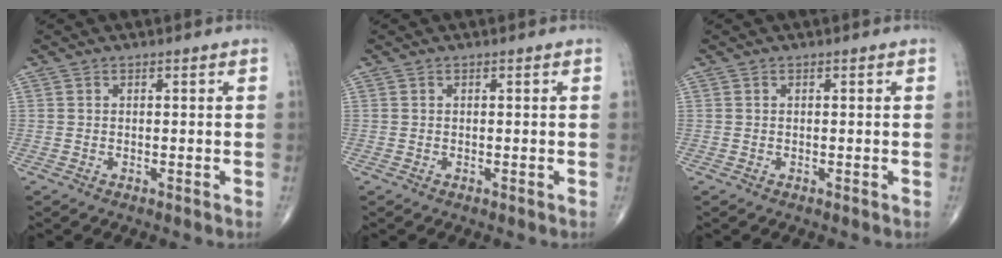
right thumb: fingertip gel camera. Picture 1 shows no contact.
{"total": 0.0}
{"total": 0.0}